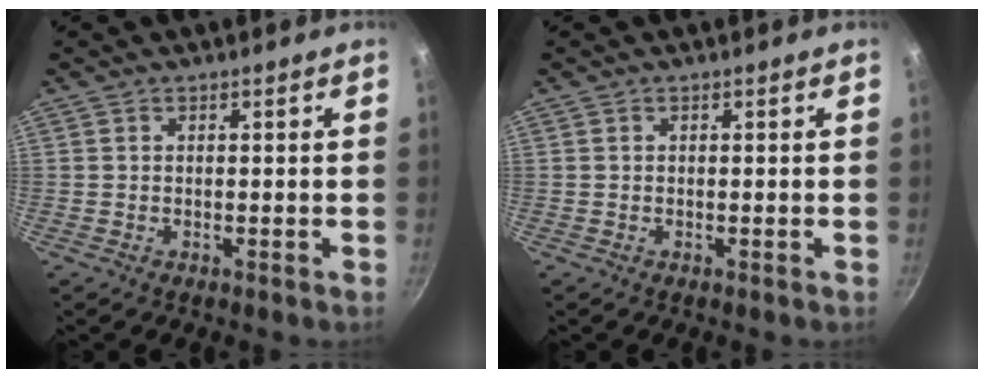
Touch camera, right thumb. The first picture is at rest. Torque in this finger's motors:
{"motor_torque": [0.00, 0.14, 0.21, 0.01, 0.03]}